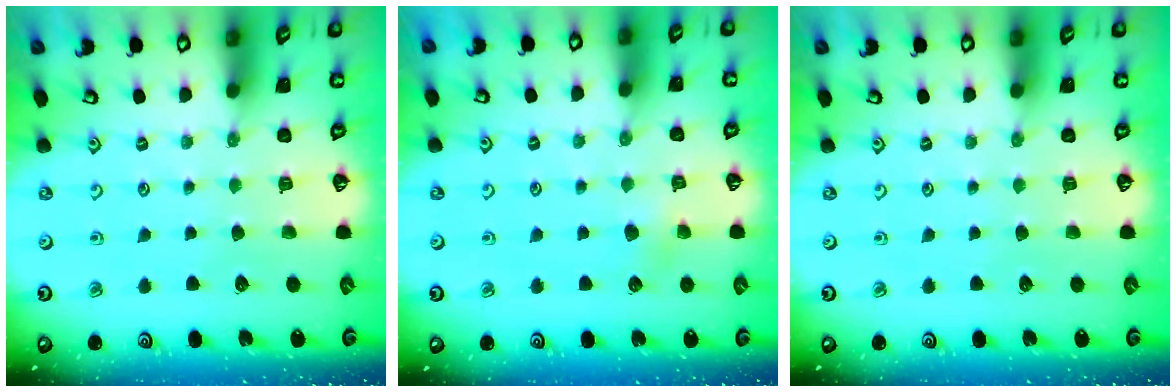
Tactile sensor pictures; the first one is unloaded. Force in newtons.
{"total": 3.6, "press": 3.6, "slide": 0.5}
{"total": 0.0}